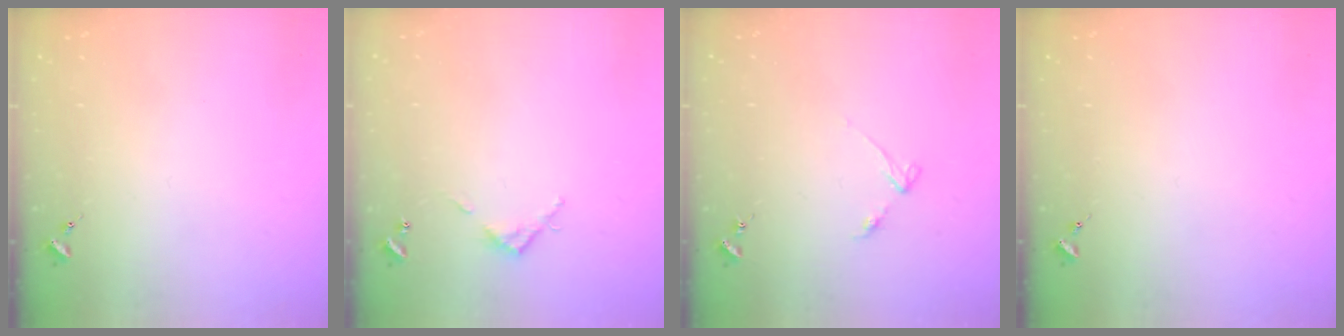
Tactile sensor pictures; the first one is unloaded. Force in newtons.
{"total": 3.9, "press": 3.9, "slide": 0.3}
{"total": 3.4, "press": 3.4, "slide": 0.4}
{"total": 0.0}